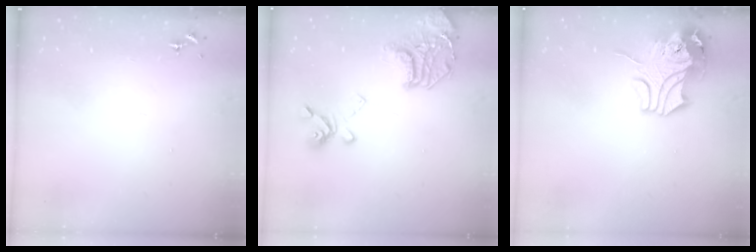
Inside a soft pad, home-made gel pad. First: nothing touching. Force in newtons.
{"total": 18.3, "press": 18.1, "slide": 2.4}
{"total": 12.0, "press": 11.8, "slide": 2.0}